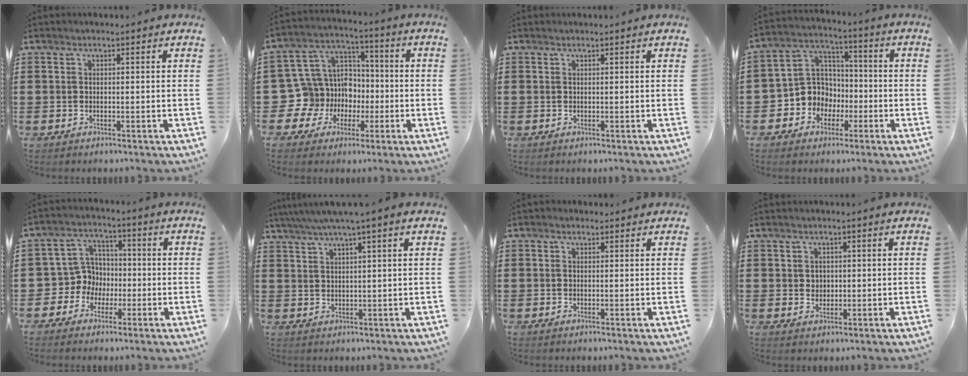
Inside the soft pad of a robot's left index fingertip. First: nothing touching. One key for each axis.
{"total": 11.6, "fx": -2.3, "fy": 10.9, "fz": 3.4, "tx": -0.131, "ty": 0.000, "tz": -0.035}
{"total": 0.0}
{"total": 8.0, "fx": -2.3, "fy": 7.5, "fz": 1.6, "tx": -0.078, "ty": 0.006, "tz": -0.047}
{"total": 6.6, "fx": -1.0, "fy": 6.3, "fz": 1.5, "tx": -0.069, "ty": 0.005, "tz": -0.022}
{"total": 3.8, "fx": 2.6, "fy": -0.5, "fz": 2.6, "tx": -0.058, "ty": -0.005, "tz": 0.044}
{"total": 0.6, "fx": 0.3, "fy": 0.5, "fz": 0.2, "tx": -0.006, "ty": 0.004, "tz": 0.006}
{"total": 1.6, "fx": 0.7, "fy": 1.4, "fz": 0.4, "tx": -0.013, "ty": 0.009, "tz": 0.012}